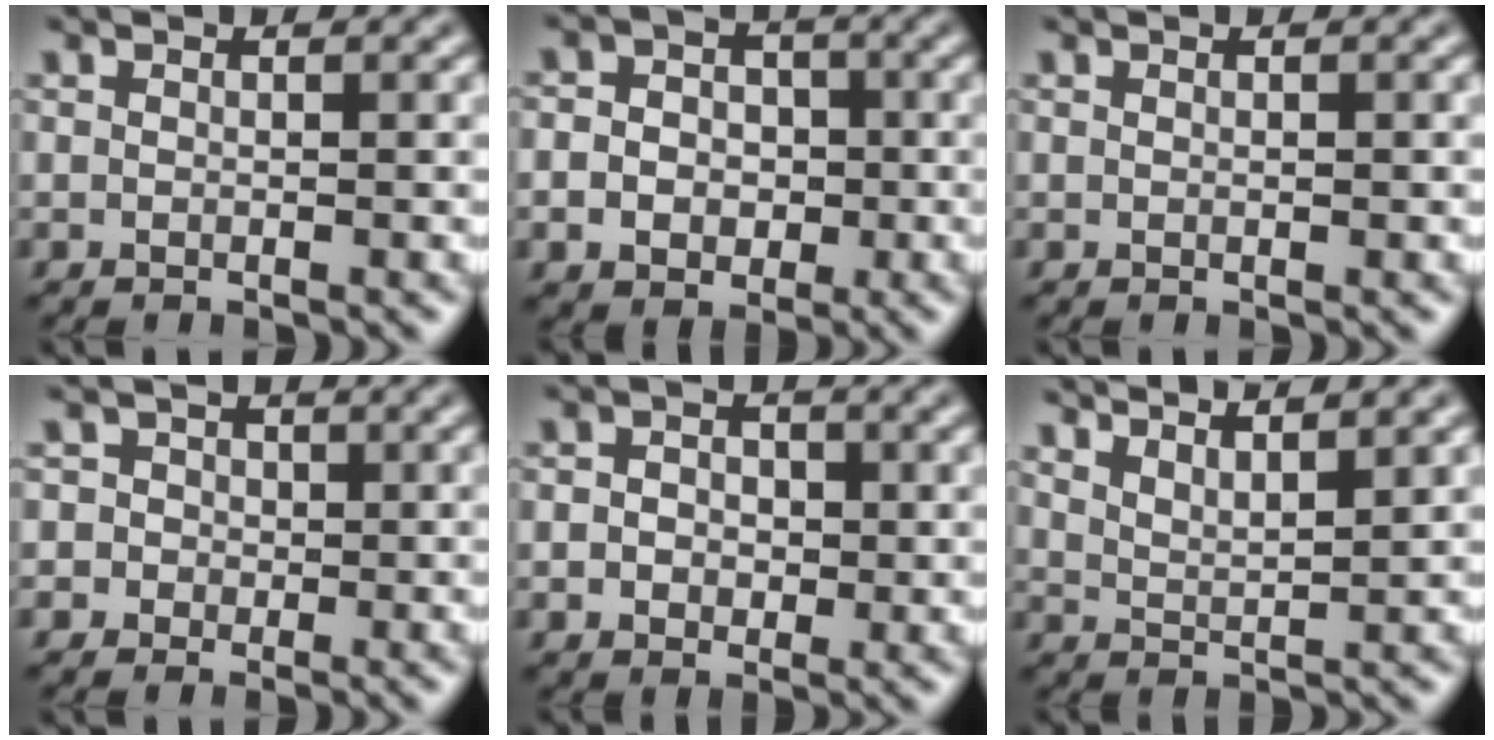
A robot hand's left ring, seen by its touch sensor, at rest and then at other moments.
{"total": 5.3, "force": [-0.6, 4.7, 2.4], "torque": [-0.028, 0.008, -0.030]}
{"total": 0.0}
{"total": 3.9, "force": [0.6, 3.7, 0.8], "torque": [0.013, 0.031, -0.012]}
{"total": 3.1, "force": [0.2, 2.5, 1.8], "torque": [-0.031, 0.004, -0.007]}
{"total": 4.7, "force": [4.0, 1.1, 2.2], "torque": [-0.020, 0.017, 0.047]}